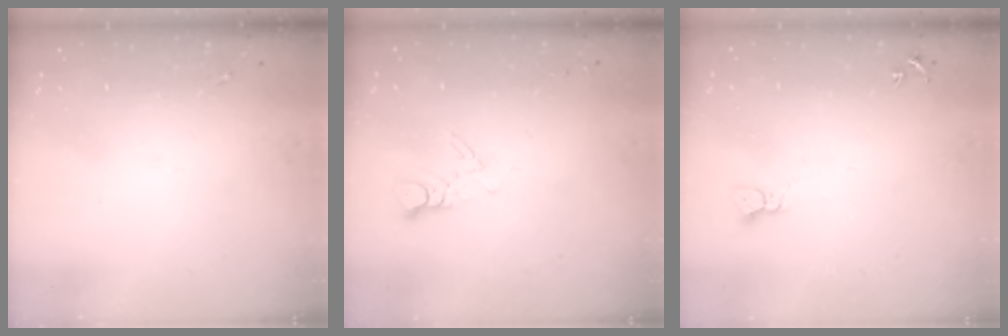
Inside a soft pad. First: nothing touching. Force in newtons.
{"total": 3.9, "press": 3.9, "slide": 0.4}
{"total": 2.3, "press": 2.3, "slide": 0.3}